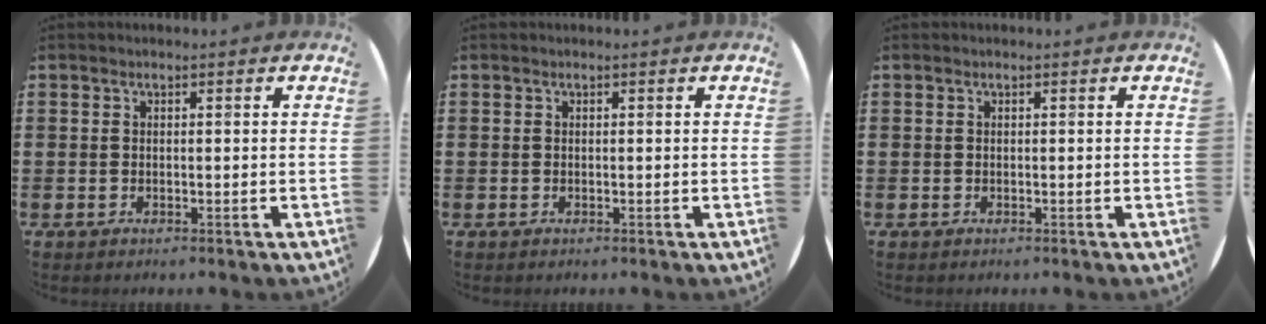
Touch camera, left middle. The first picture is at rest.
{"total": 0.0}
{"total": 0.0}